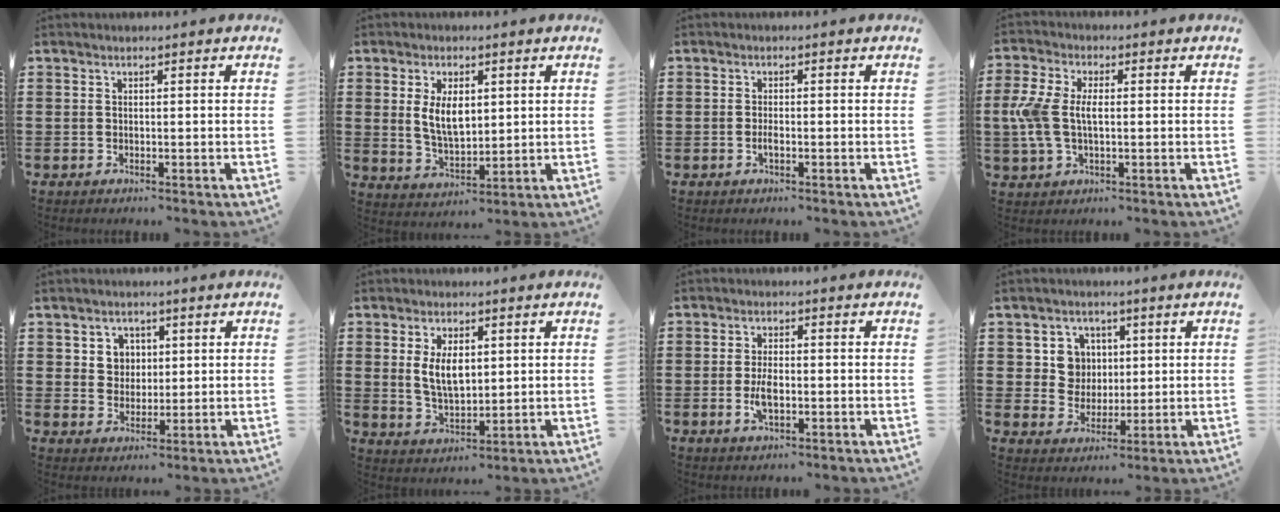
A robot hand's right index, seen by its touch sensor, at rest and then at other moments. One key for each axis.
{"total": 6.3, "fx": 1.4, "fy": 3.3, "fz": 5.2, "tx": -0.101, "ty": 0.006, "tz": 0.022}
{"total": 1.1, "fx": -0.4, "fy": 0.4, "fz": 1.0, "tx": -0.018, "ty": -0.002, "tz": -0.007}
{"total": 7.0, "fx": -0.1, "fy": 3.6, "fz": 6.0, "tx": -0.153, "ty": -0.005, "tz": -0.014}
{"total": 3.7, "fx": 1.3, "fy": 3.4, "fz": 0.9, "tx": -0.026, "ty": 0.009, "tz": 0.021}
{"total": 6.2, "fx": 1.3, "fy": 3.3, "fz": 5.1, "tx": -0.091, "ty": 0.003, "tz": 0.019}
{"total": 3.9, "fx": -0.8, "fy": 1.8, "fz": 3.4, "tx": -0.074, "ty": 0.000, "tz": -0.017}
{"total": 6.0, "fx": 1.6, "fy": 5.4, "fz": 2.0, "tx": -0.056, "ty": 0.016, "tz": 0.028}